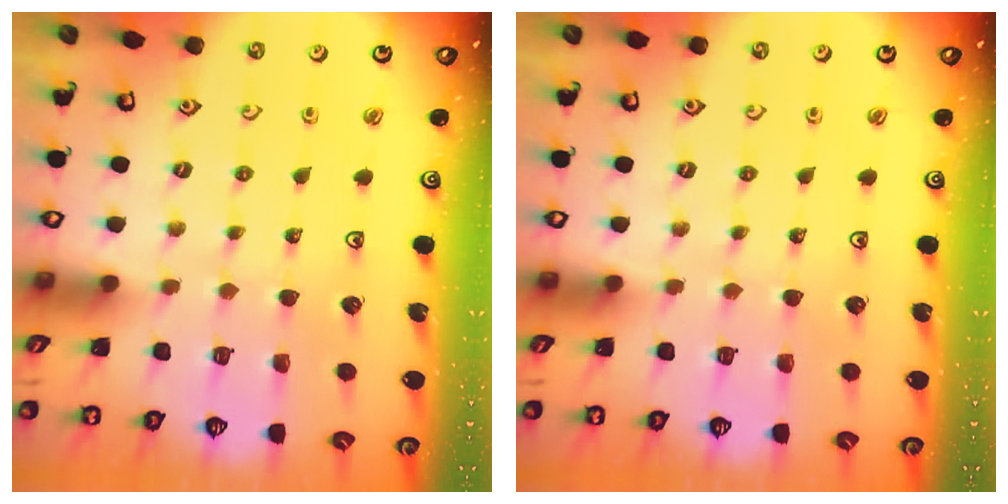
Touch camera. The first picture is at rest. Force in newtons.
{"total": 0.0}